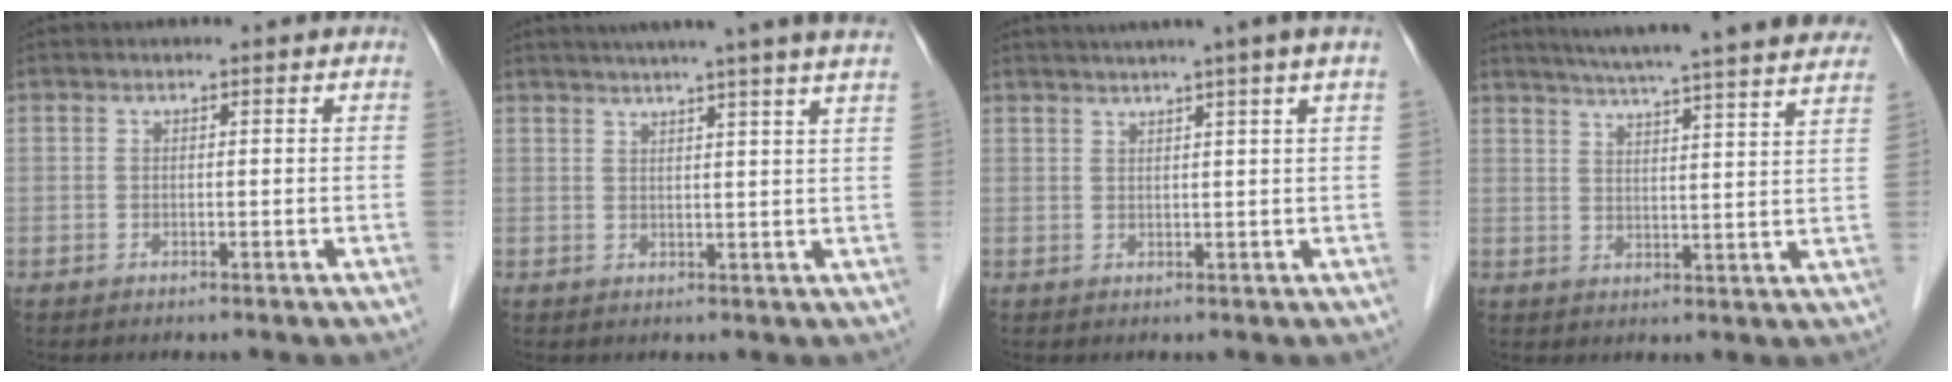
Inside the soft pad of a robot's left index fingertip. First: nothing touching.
{"total": 15.1, "force": [12.7, -1.5, 8.1], "torque": [-0.126, 0.005, 0.150]}
{"total": 7.7, "force": [5.8, -1.8, 4.8], "torque": [-0.062, 0.020, 0.067]}
{"total": 25.6, "force": [23.0, 0.0, 11.2], "torque": [-0.173, -0.018, 0.287]}